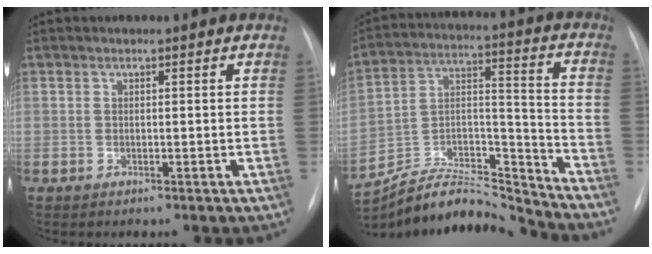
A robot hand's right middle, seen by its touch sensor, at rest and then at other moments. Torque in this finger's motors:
{"motor_torque": [-0.17, -0.41, 0.03, 0.00]}